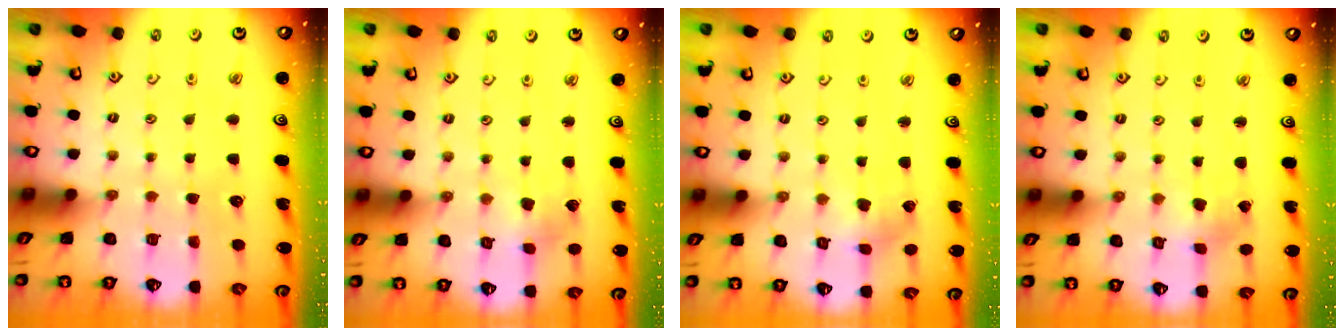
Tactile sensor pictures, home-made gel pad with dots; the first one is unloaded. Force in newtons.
{"total": 2.6, "press": 2.6, "slide": 0.5}
{"total": 2.3, "press": 2.3, "slide": 0.3}
{"total": 0.9, "press": 0.9, "slide": 0.1}